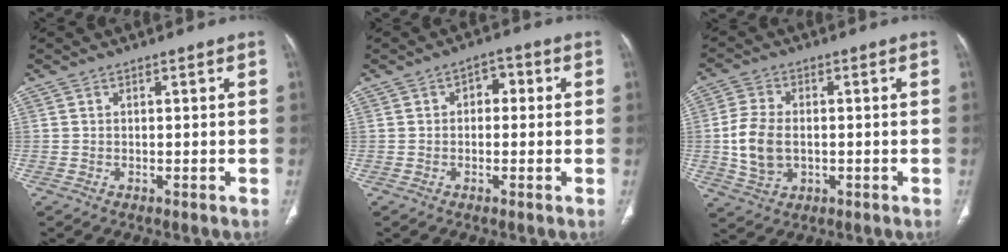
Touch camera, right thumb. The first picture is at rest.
{"total": 3.5, "force": [0.4, 2.5, 2.5], "torque": [-0.016, 0.013, -0.003]}
{"total": 8.8, "force": [-0.6, 5.9, 6.5], "torque": [-0.131, 0.003, -0.009]}